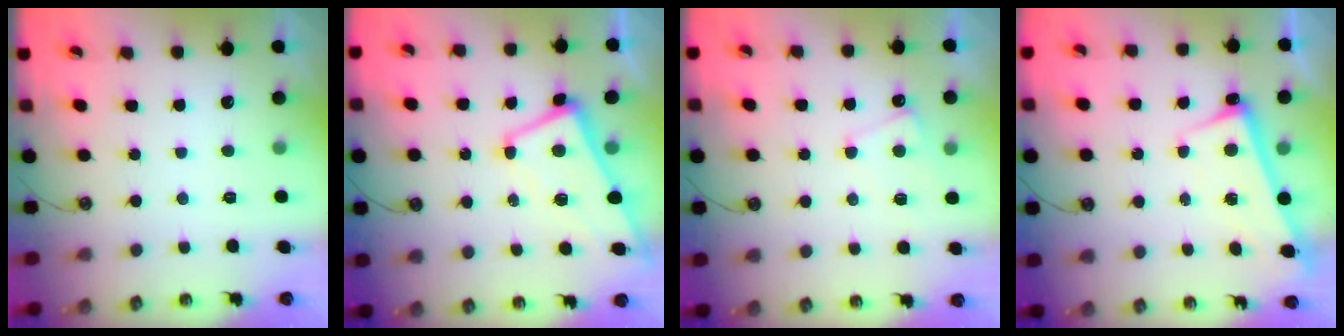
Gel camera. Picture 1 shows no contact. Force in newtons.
{"total": 1.3, "press": 1.1, "slide": 0.7}
{"total": 3.8, "press": 3.8, "slide": 0.5}
{"total": 2.8, "press": 2.8, "slide": 0.5}